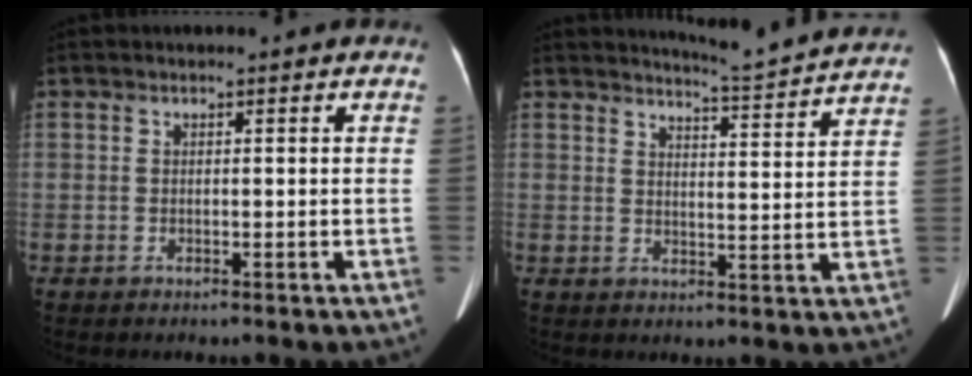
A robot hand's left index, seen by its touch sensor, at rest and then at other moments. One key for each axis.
{"total": 10.3, "fx": 10.0, "fy": -1.5, "fz": 2.0, "tx": -0.045, "ty": -0.031, "tz": 0.123}